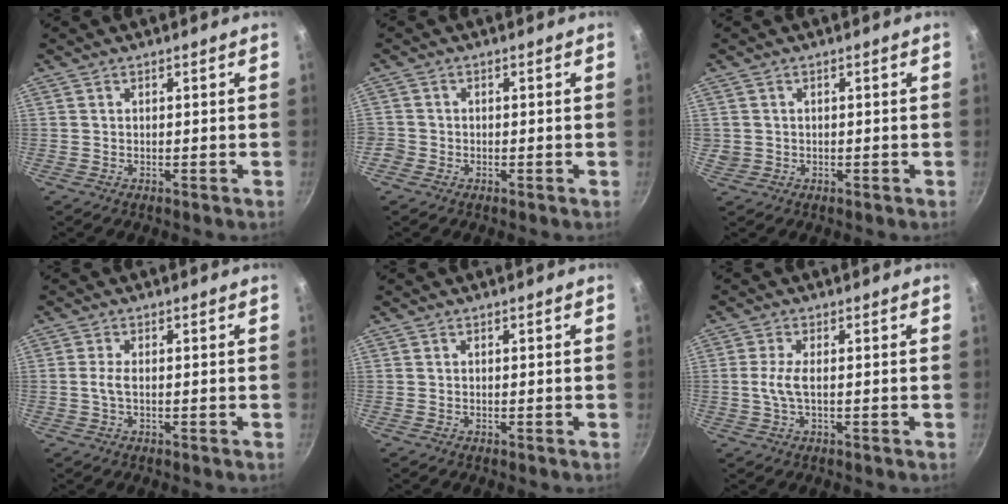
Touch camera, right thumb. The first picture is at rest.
{"total": 1.8, "force": [-1.0, 1.4, 0.3], "torque": [-0.007, 0.003, -0.022]}
{"total": 1.6, "force": [0.1, 1.6, 0.4], "torque": [-0.010, 0.005, 0.008]}
{"total": 2.2, "force": [-0.2, 0.8, 2.0], "torque": [-0.050, 0.003, -0.008]}
{"total": 0.0}
{"total": 3.7, "force": [-0.2, 1.1, 3.5], "torque": [-0.088, 0.003, -0.007]}